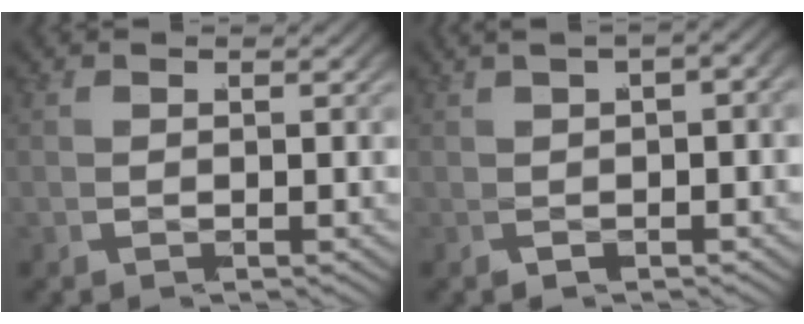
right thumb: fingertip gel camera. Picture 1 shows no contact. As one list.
[{"total": 5.1, "force": [0.4, 2.8, 4.2], "torque": [-0.066, 0.004, 0.002]}]